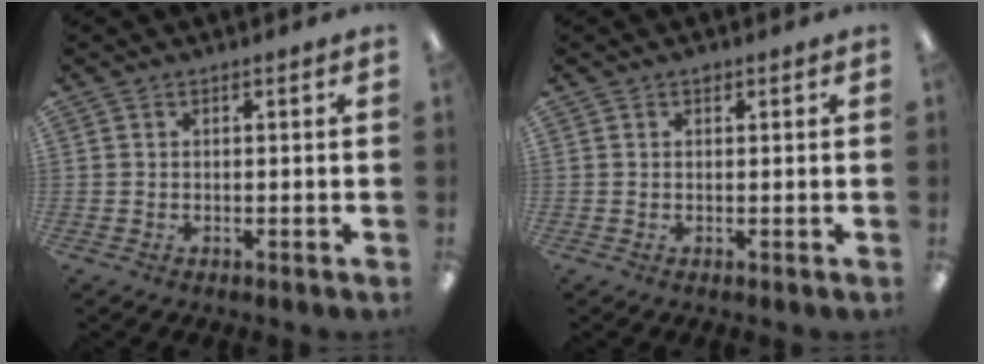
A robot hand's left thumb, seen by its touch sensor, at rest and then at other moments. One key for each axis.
{"total": 0.6, "fx": 0.4, "fy": 0.3, "fz": 0.2, "tx": 0.002, "ty": -0.002, "tz": 0.005}